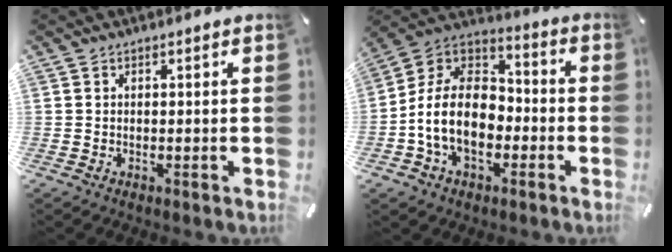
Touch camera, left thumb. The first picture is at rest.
{"total": 14.8, "force": [-4.2, 10.8, 9.2], "torque": [-0.211, 0.025, -0.080]}